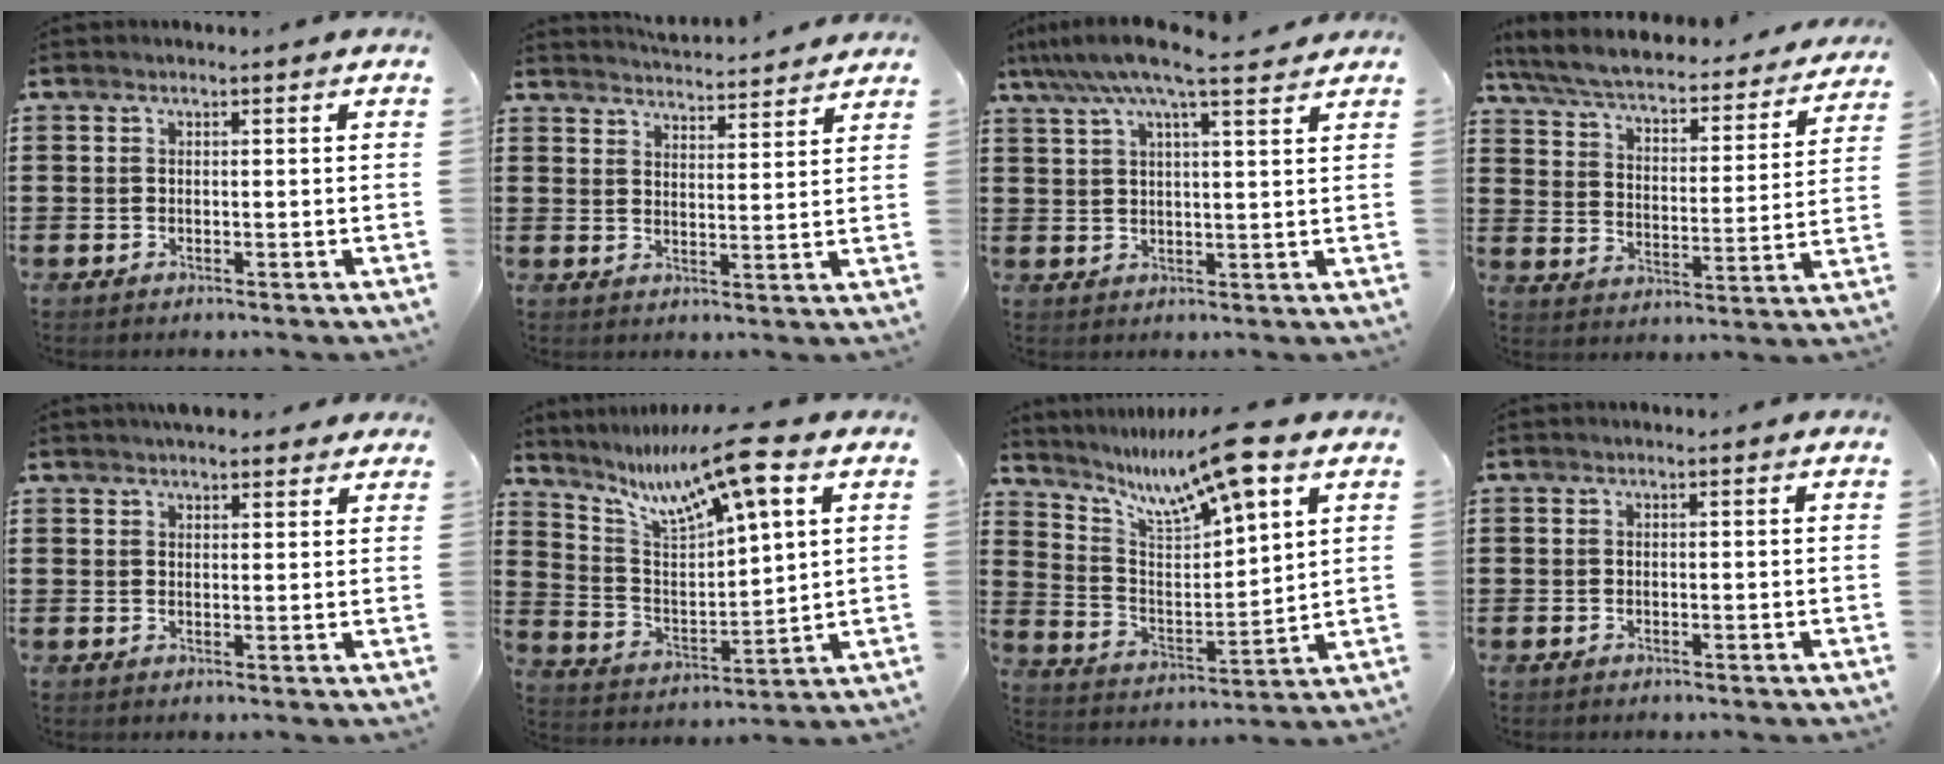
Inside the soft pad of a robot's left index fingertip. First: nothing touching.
{"total": 3.8, "force": [3.8, -0.5, 0.0], "torque": [-0.016, -0.027, 0.066]}
{"total": 8.1, "force": [6.4, 0.4, 4.9], "torque": [-0.114, -0.017, 0.113]}
{"total": 5.3, "force": [4.8, 0.4, 2.2], "torque": [-0.066, -0.039, 0.076]}
{"total": 3.1, "force": [3.0, 0.5, 0.7], "torque": [-0.022, -0.003, 0.057]}
{"total": 10.7, "force": [7.5, 1.0, 7.6], "torque": [-0.164, -0.043, 0.119]}
{"total": 9.9, "force": [7.2, 1.3, 6.6], "torque": [-0.144, -0.040, 0.117]}
{"total": 0.0}